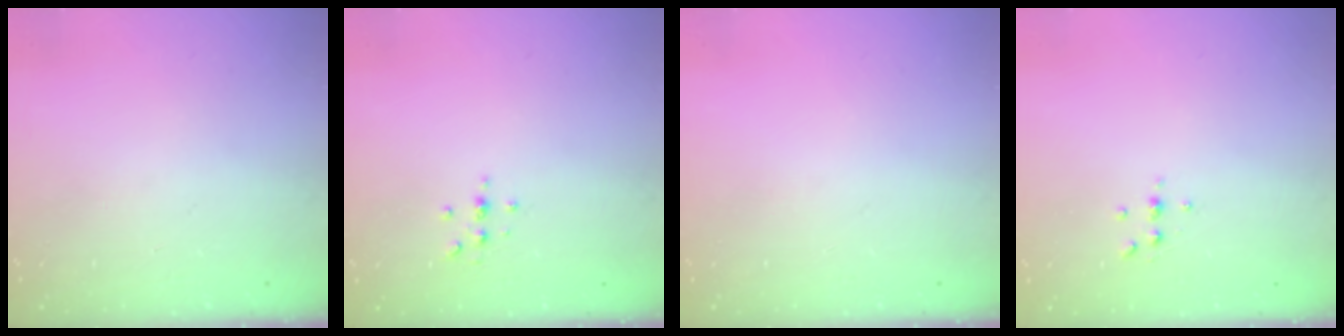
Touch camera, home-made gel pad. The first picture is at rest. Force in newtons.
{"total": 3.0, "press": 3.0, "slide": 0.3}
{"total": 0.0}
{"total": 3.9, "press": 3.9, "slide": 0.6}